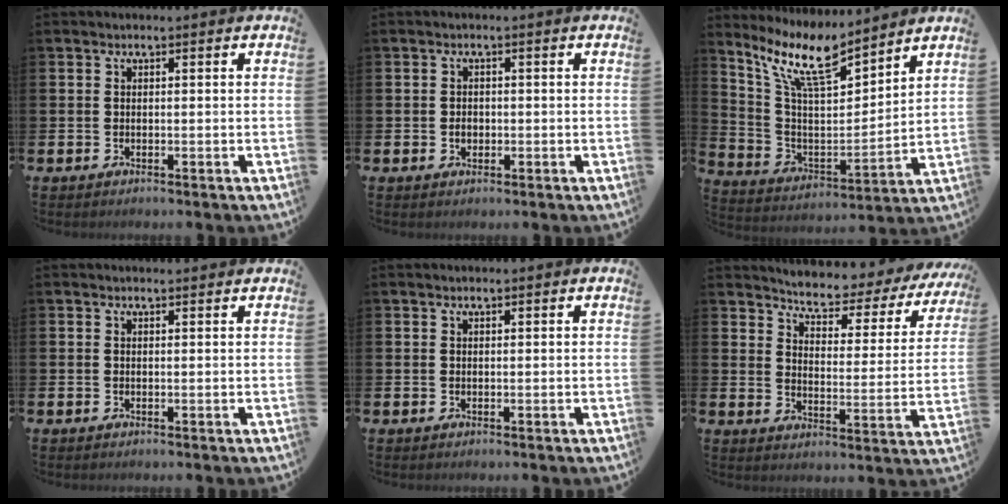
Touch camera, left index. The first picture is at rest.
{"total": 1.3, "force": [-0.1, 1.1, 0.7], "torque": [0.000, 0.002, -0.008]}
{"total": 11.1, "force": [9.0, 3.1, 5.8], "torque": [-0.140, -0.053, 0.157]}
{"total": 0.7, "force": [0.7, 0.1, 0.2], "torque": [0.007, -0.004, 0.010]}
{"total": 0.7, "force": [0.6, 0.1, 0.2], "torque": [0.010, -0.004, 0.008]}
{"total": 5.1, "force": [4.9, 0.9, 1.0], "torque": [-0.046, -0.044, 0.077]}